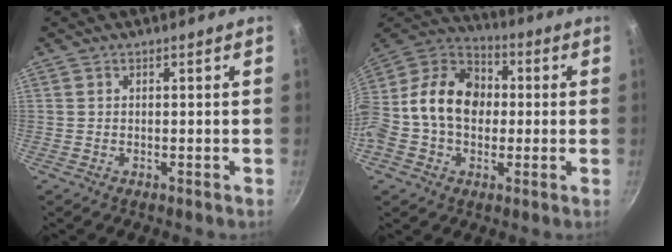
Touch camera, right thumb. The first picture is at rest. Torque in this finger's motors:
{"motor_torque": [2.51, 2.50, 1.01, -0.93, 0.42]}